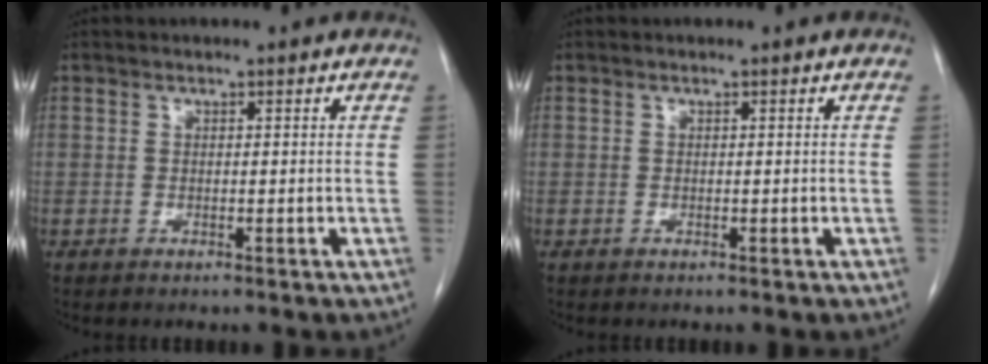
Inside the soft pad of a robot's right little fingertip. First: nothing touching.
{"total": 0.0}